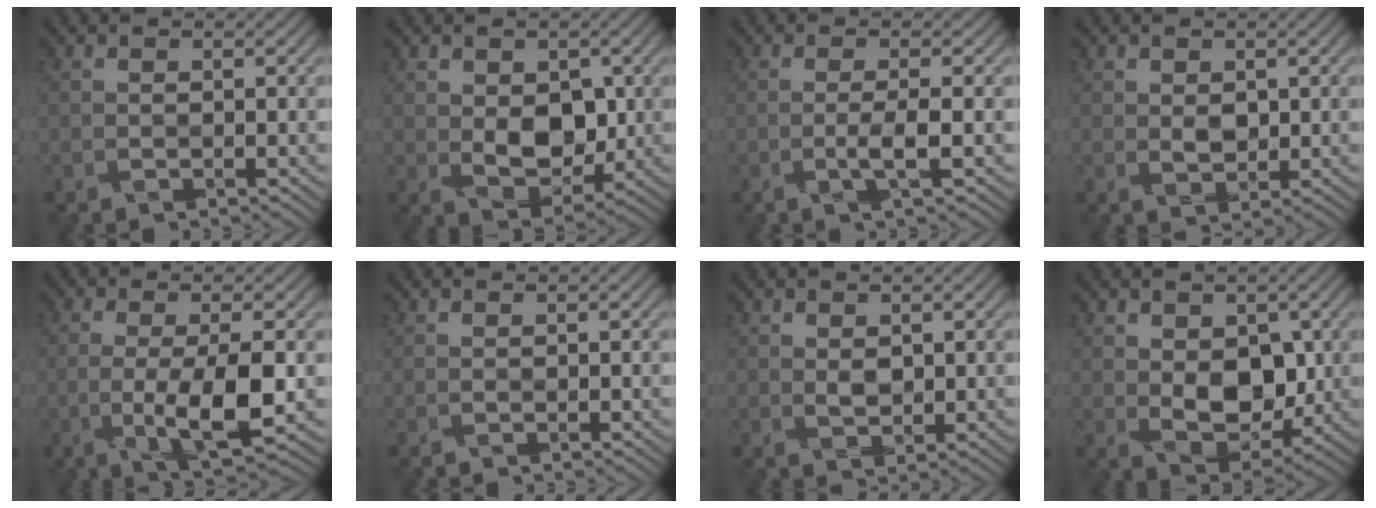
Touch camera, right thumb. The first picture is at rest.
{"total": 5.7, "force": [0.8, 4.0, 3.9], "torque": [-0.068, -0.009, 0.021]}
{"total": 2.4, "force": [-0.7, 0.3, 2.2], "torque": [-0.036, 0.005, -0.022]}
{"total": 1.7, "force": [0.7, 1.2, 0.9], "torque": [-0.017, -0.005, 0.020]}
{"total": 7.5, "force": [-1.6, 2.0, 7.0], "torque": [-0.125, -0.002, -0.025]}
{"total": 0.0}
{"total": 1.4, "force": [0.7, 0.9, 0.7], "torque": [-0.016, -0.004, 0.019]}
{"total": 6.7, "force": [0.9, 4.7, 4.6], "torque": [-0.086, -0.013, 0.023]}